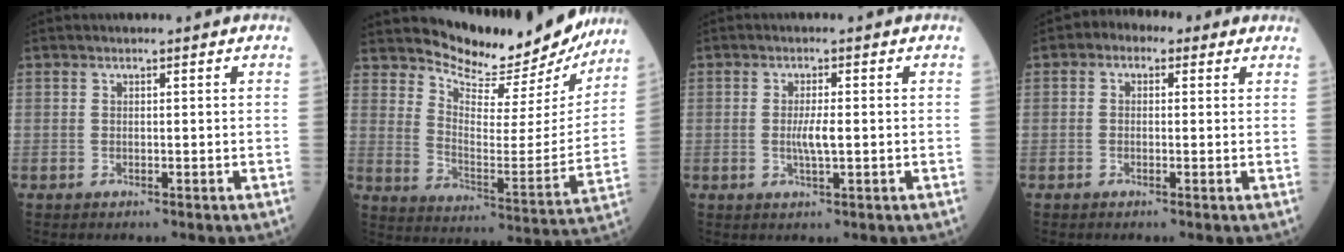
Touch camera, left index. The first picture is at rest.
{"total": 17.4, "force": [16.4, 4.0, 4.2], "torque": [-0.065, -0.053, 0.221]}
{"total": 2.8, "force": [-0.4, 0.1, 2.8], "torque": [-0.055, -0.007, -0.008]}
{"total": 4.2, "force": [1.8, 2.9, 2.4], "torque": [-0.032, 0.027, 0.018]}